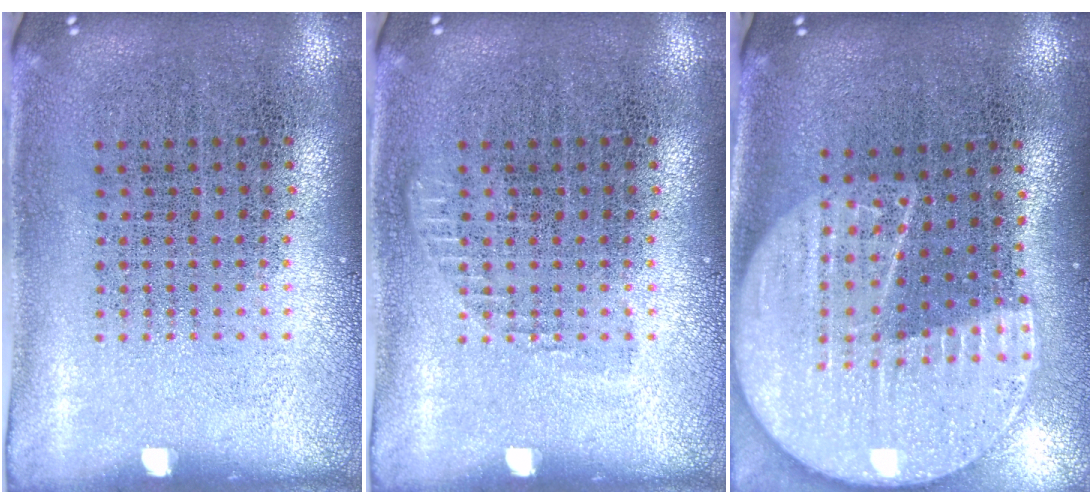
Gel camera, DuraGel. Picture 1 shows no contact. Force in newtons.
{"total": 0.5, "press": 0.5, "slide": 0.2}
{"total": 2.3, "press": 2.0, "slide": 1.1}